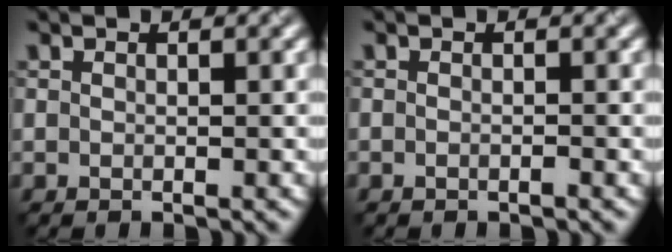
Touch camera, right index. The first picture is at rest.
{"total": 0.6, "force": [-0.6, -0.1, 0.0], "torque": [-0.001, 0.002, -0.007]}